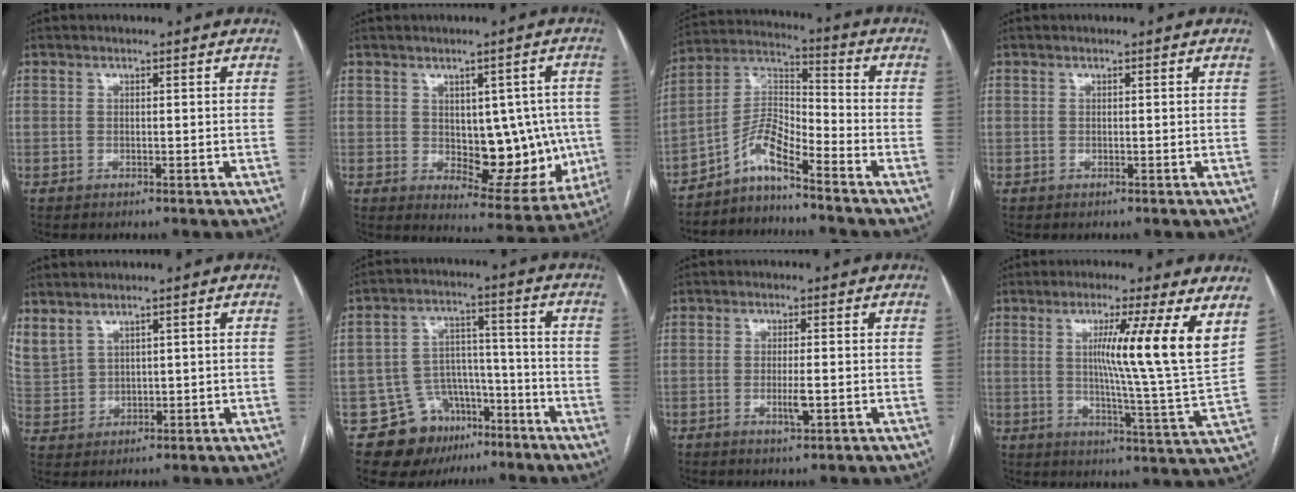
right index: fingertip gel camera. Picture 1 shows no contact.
{"total": 12.9, "force": [-0.4, 6.7, 11.0], "torque": [-0.123, 0.010, 0.019]}
{"total": 7.4, "force": [-5.7, 1.2, 4.5], "torque": [-0.094, 0.021, -0.111]}
{"total": 0.0}
{"total": 9.5, "force": [5.8, 6.0, 4.4], "torque": [-0.135, 0.013, 0.142]}
{"total": 10.7, "force": [-6.6, 7.7, 3.3], "torque": [-0.045, 0.046, -0.095]}
{"total": 3.0, "force": [-0.8, 0.6, 2.8], "torque": [-0.053, -0.003, -0.010]}
{"total": 13.4, "force": [5.1, -2.0, 12.2], "torque": [-0.178, -0.014, 0.076]}